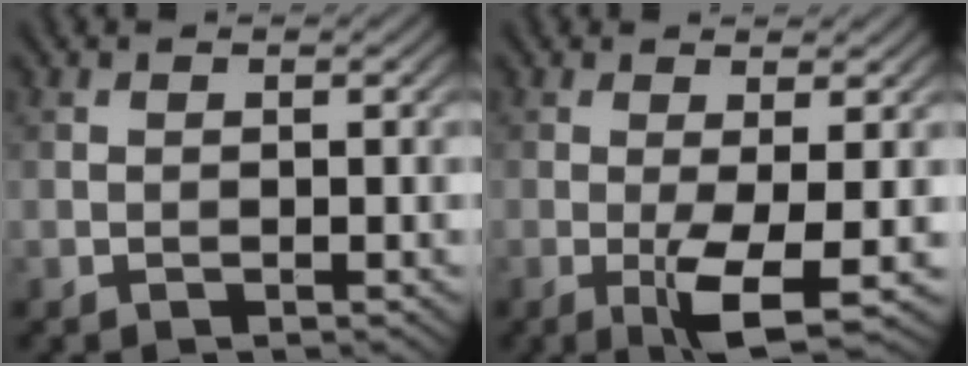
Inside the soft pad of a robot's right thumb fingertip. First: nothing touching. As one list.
[{"total": 5.4, "force": [-1.4, 0.7, 5.1], "torque": [-0.098, -0.001, -0.025]}]